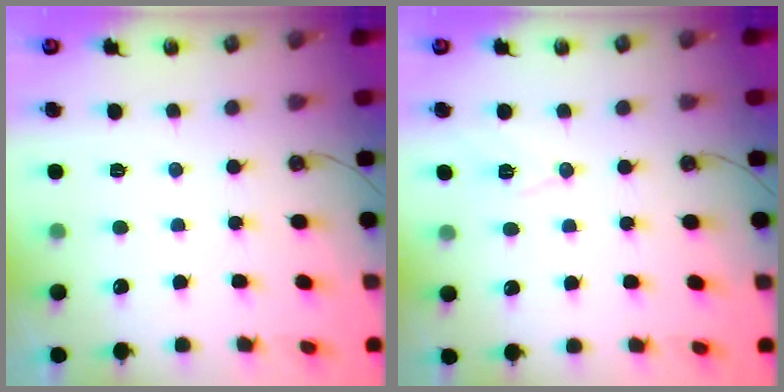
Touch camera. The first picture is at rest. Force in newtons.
{"total": 7.3, "press": 6.1, "slide": 4.0}